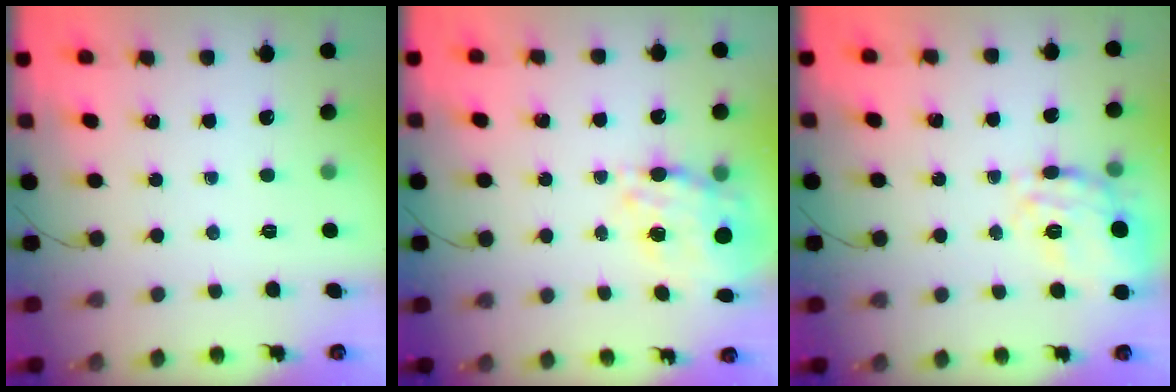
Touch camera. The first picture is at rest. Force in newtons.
{"total": 14.5, "press": 13.9, "slide": 4.0}
{"total": 14.7, "press": 14.6, "slide": 0.8}